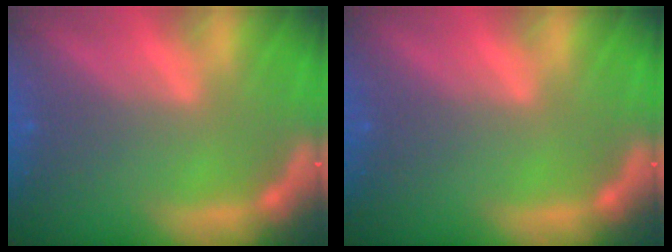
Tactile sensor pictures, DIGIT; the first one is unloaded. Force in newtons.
{"total": 0.0}